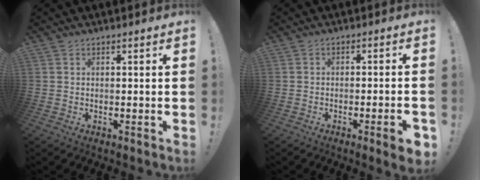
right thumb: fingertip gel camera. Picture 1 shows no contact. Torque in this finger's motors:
{"motor_torque": [0.27, 0.01, 0.60, -0.27, -0.01]}